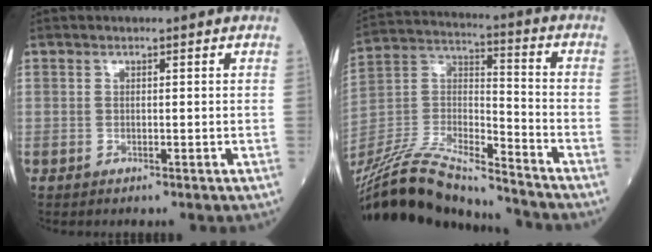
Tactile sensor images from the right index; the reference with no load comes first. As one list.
[{"total": 24.2, "force": [-22.0, 2.8, 9.6], "torque": [-0.239, -0.015, -0.388]}]